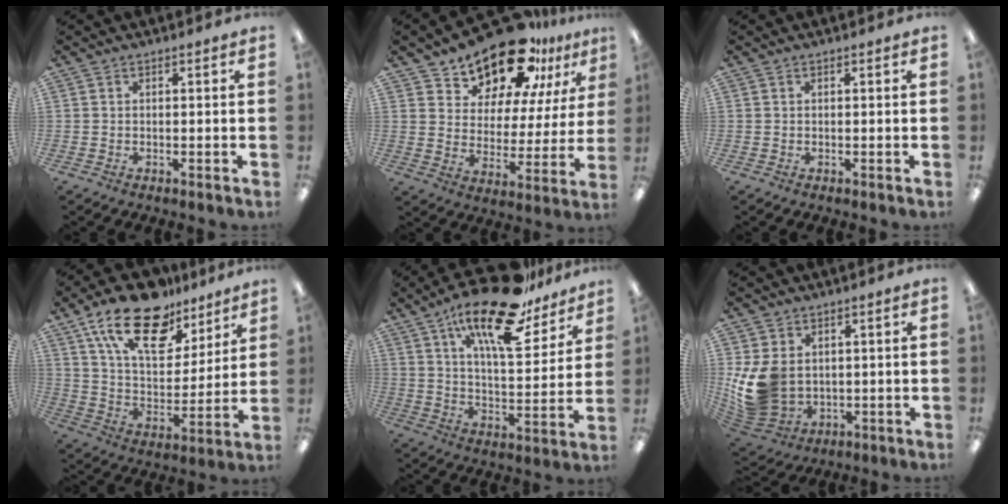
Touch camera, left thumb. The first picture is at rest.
{"total": 18.1, "force": [15.5, 7.1, 6.3], "torque": [-0.112, -0.120, 0.273]}
{"total": 0.0}
{"total": 20.7, "force": [13.8, 10.1, 11.6], "torque": [-0.207, -0.071, 0.245]}
{"total": 22.8, "force": [15.5, 7.8, 14.7], "torque": [-0.234, -0.093, 0.257]}
{"total": 12.8, "force": [1.0, 10.2, 7.6], "torque": [-0.177, -0.005, 0.022]}